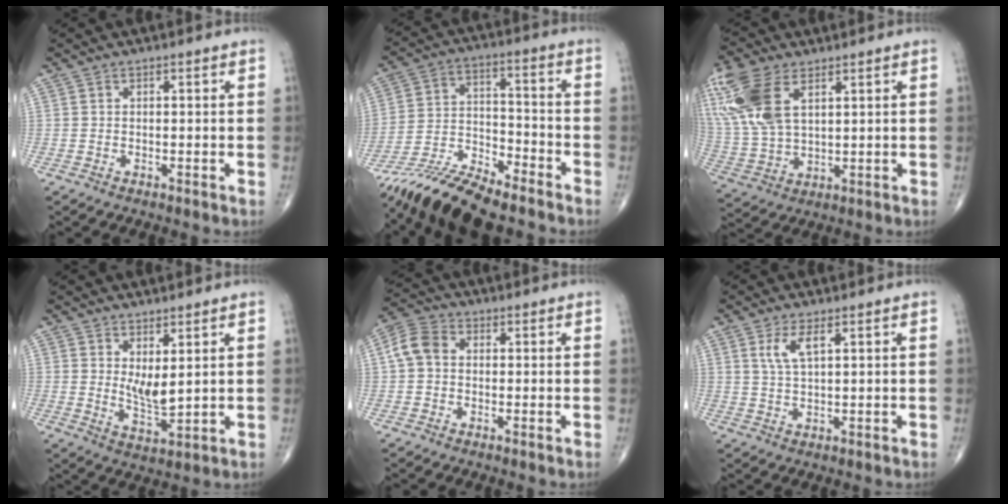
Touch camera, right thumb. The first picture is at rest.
{"total": 13.4, "force": [-11.8, 3.2, 5.6], "torque": [-0.094, 0.068, -0.217]}
{"total": 15.8, "force": [6.7, 8.4, 11.6], "torque": [-0.271, -0.012, 0.137]}
{"total": 5.3, "force": [1.8, 1.9, 4.6], "torque": [-0.076, -0.027, 0.041]}
{"total": 5.6, "force": [0.4, 4.3, 3.6], "torque": [-0.072, 0.018, 0.000]}
{"total": 4.1, "force": [1.8, 1.2, 3.5], "torque": [-0.074, -0.004, 0.041]}